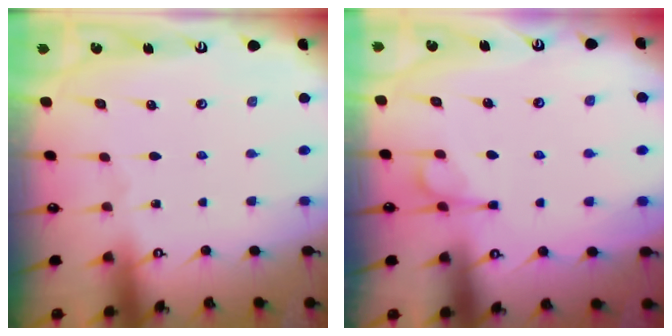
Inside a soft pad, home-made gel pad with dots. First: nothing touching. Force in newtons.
{"total": 2.9, "press": 2.7, "slide": 1.1}